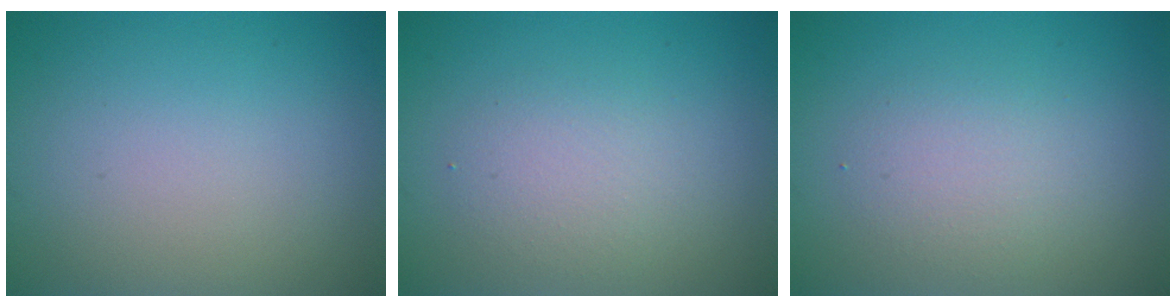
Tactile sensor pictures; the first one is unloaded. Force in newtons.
{"total": 2.4, "press": 2.4, "slide": 0.2}
{"total": 2.2, "press": 2.2, "slide": 0.2}